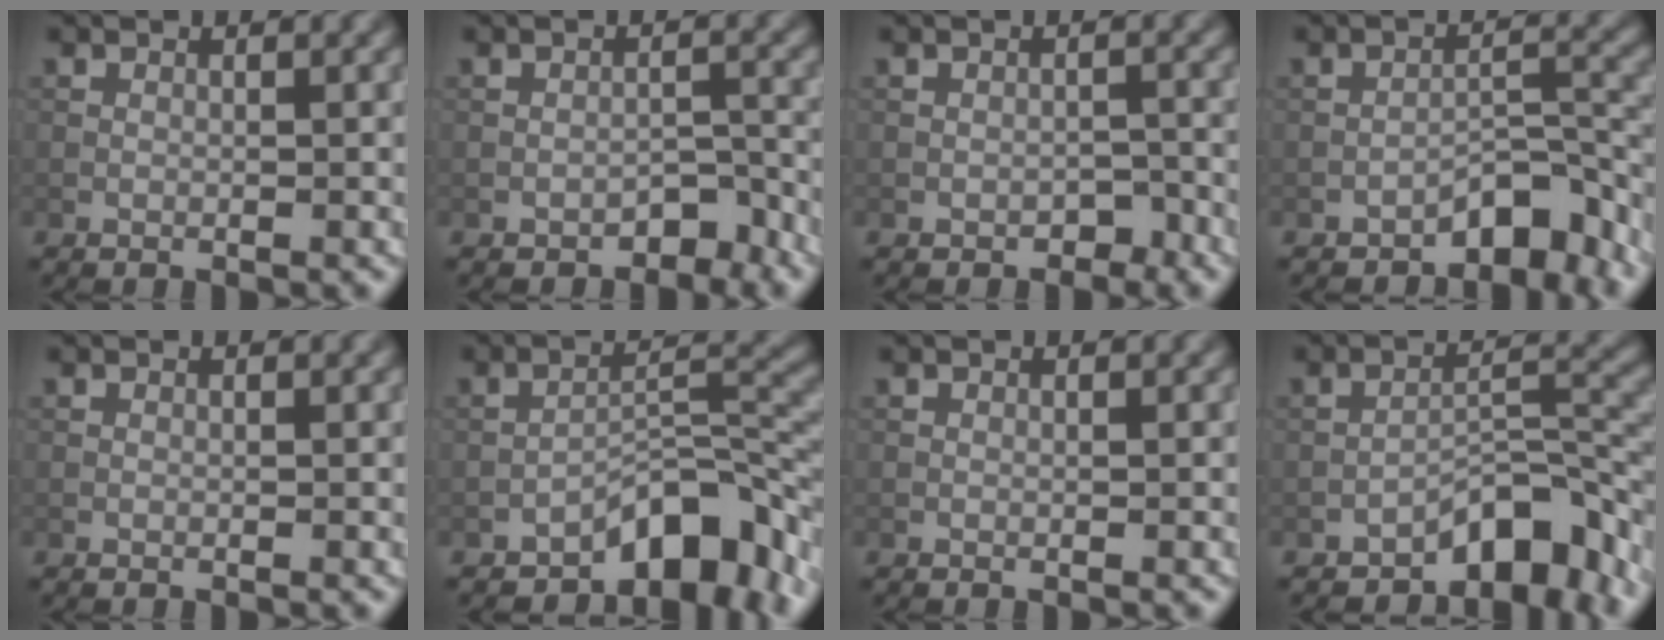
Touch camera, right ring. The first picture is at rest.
{"total": 2.2, "force": [-1.7, 1.0, 0.9], "torque": [-0.009, 0.010, -0.027]}
{"total": 1.3, "force": [-1.0, 0.7, 0.5], "torque": [-0.005, 0.003, -0.016]}
{"total": 4.9, "force": [-3.7, 1.8, 2.7], "torque": [-0.026, 0.014, -0.059]}
{"total": 0.0}
{"total": 7.3, "force": [-4.8, 2.7, 4.7], "torque": [-0.054, 0.019, -0.078]}
{"total": 0.0}
{"total": 6.3, "force": [-4.4, 2.3, 3.9], "torque": [-0.041, 0.017, -0.069]}